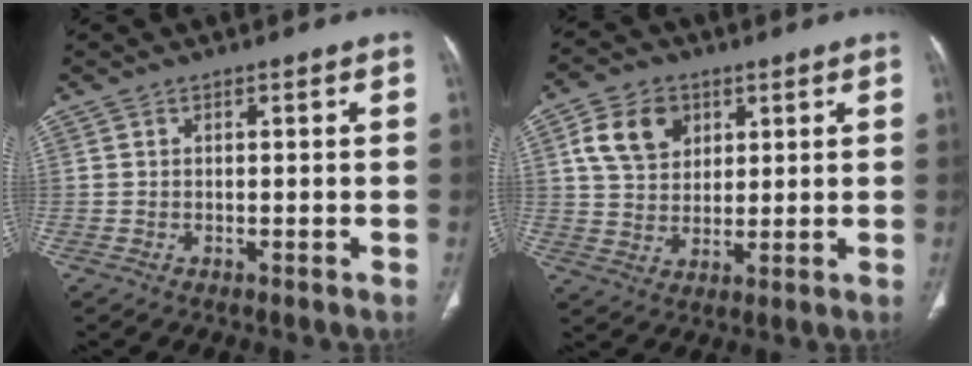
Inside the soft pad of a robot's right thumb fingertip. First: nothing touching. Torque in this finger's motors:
{"motor_torque": [0.08, 0.10, 0.16, 0.39, 0.07]}